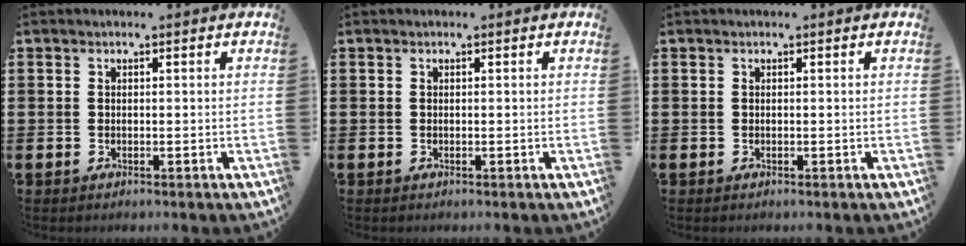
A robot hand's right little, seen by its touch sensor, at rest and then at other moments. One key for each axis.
{"total": 0.0}
{"total": 0.0}